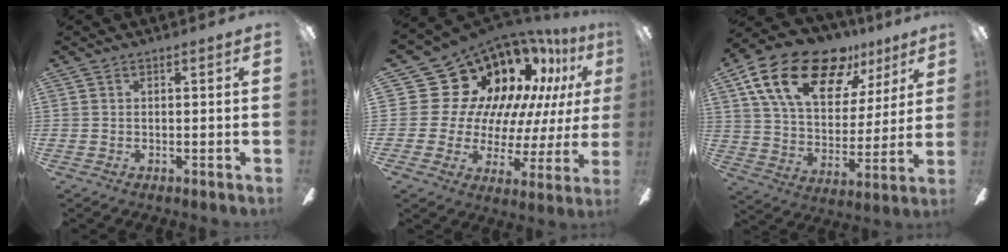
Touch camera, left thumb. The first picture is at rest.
{"total": 20.5, "force": [12.6, 14.1, 7.9], "torque": [-0.131, -0.116, 0.263]}
{"total": 21.9, "force": [13.1, 11.5, 13.3], "torque": [-0.236, -0.061, 0.235]}